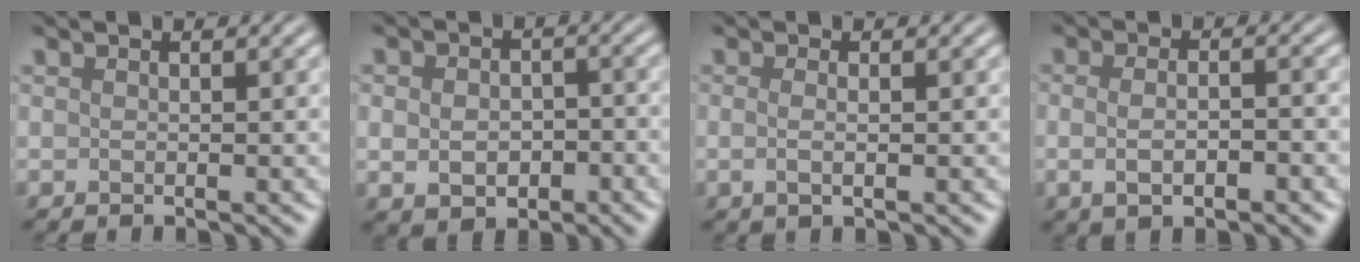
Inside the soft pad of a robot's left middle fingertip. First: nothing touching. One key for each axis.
{"total": 4.2, "fx": -0.8, "fy": 3.0, "fz": 2.8, "tx": -0.037, "ty": -0.010, "tz": -0.011}
{"total": 1.4, "fx": -0.1, "fy": 0.4, "fz": 1.3, "tx": -0.026, "ty": -0.003, "tz": -0.005}
{"total": 3.8, "fx": -0.7, "fy": 1.7, "fz": 3.4, "tx": -0.047, "ty": -0.001, "tz": -0.014}